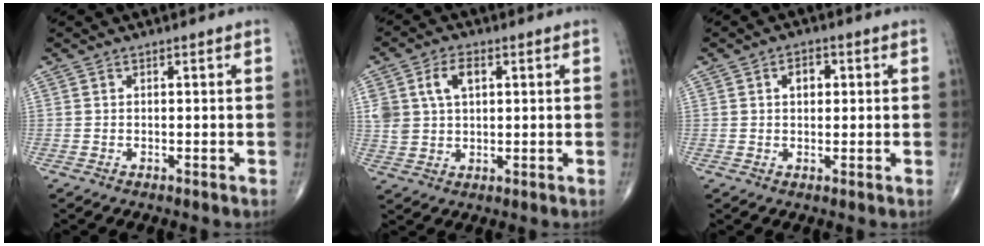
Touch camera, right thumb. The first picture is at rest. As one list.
[{"total": 7.7, "force": [2.4, 4.8, 5.4], "torque": [-0.099, 0.003, 0.049]}, {"total": 3.5, "force": [0.9, 2.3, 2.5], "torque": [-0.025, 0.003, 0.012]}]